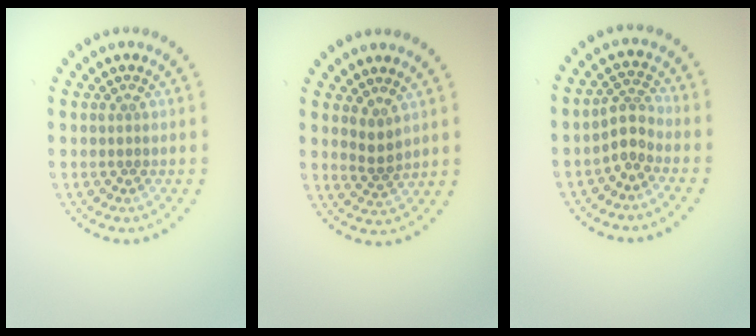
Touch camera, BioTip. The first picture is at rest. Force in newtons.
{"total": 1.4, "press": 1.1, "slide": 0.8}
{"total": 2.2, "press": 1.5, "slide": 1.6}